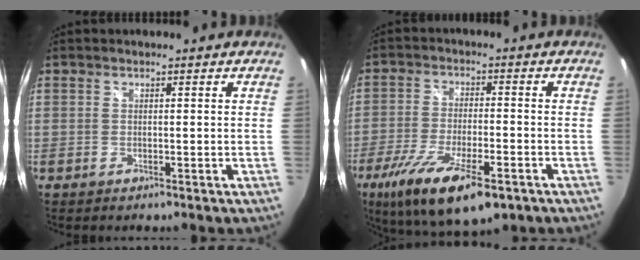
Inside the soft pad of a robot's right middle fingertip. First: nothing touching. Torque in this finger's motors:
{"motor_torque": [1.44, -0.70, 0.43, 0.21]}